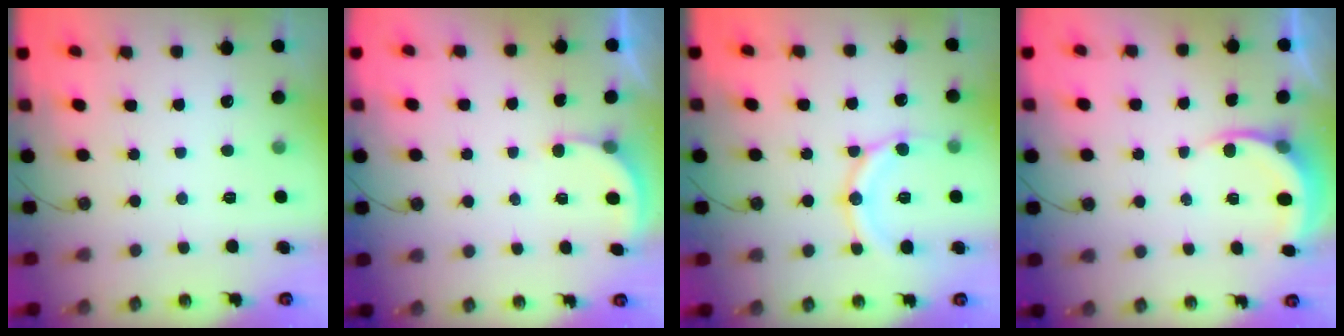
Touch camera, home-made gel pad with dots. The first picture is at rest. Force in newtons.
{"total": 2.4, "press": 2.4, "slide": 0.3}
{"total": 14.3, "press": 14.2, "slide": 1.5}
{"total": 5.7, "press": 5.7, "slide": 0.3}